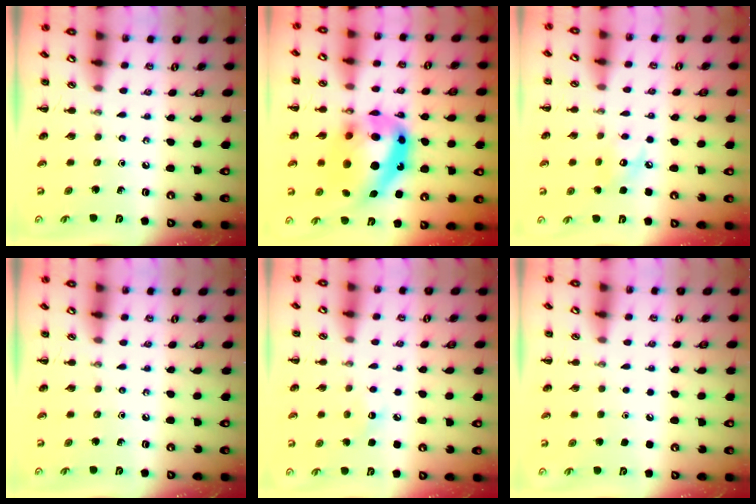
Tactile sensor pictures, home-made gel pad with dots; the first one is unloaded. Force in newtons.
{"total": 22.5, "press": 21.8, "slide": 5.5}
{"total": 6.1, "press": 6.0, "slide": 1.0}
{"total": 0.0}
{"total": 5.8, "press": 5.7, "slide": 1.3}
{"total": 1.7, "press": 1.7, "slide": 0.1}